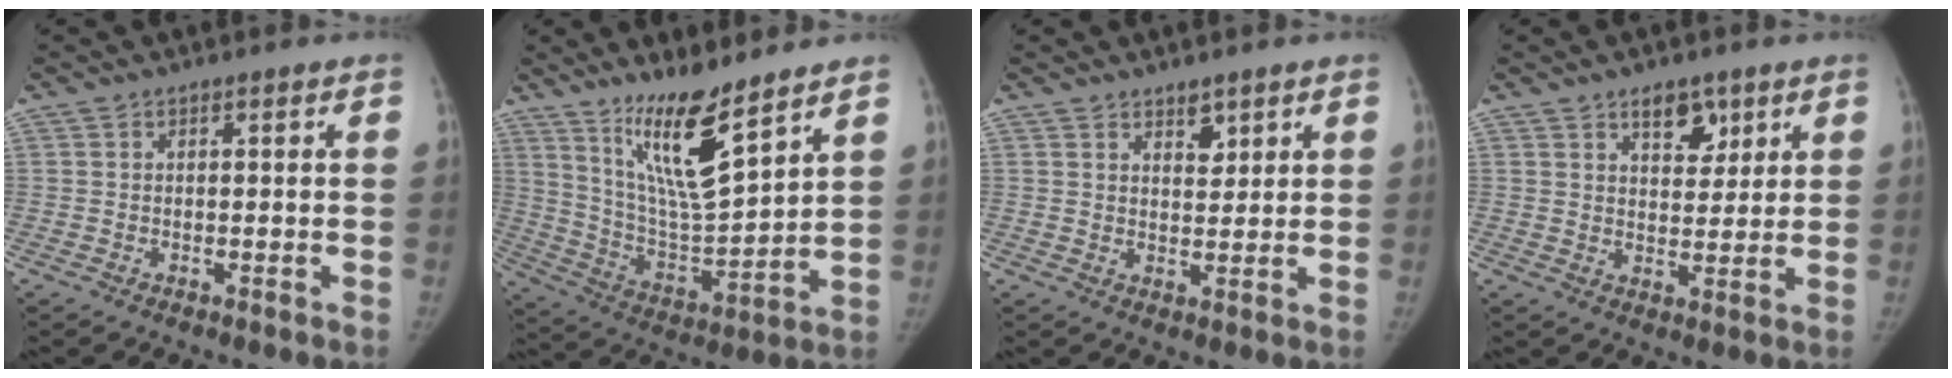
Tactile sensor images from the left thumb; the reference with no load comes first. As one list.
[{"total": 14.8, "force": [10.2, 2.7, 10.4], "torque": [-0.172, -0.078, 0.201]}, {"total": 3.2, "force": [2.2, 1.7, 1.6], "torque": [-0.009, -0.016, 0.038]}, {"total": 6.0, "force": [3.6, 3.4, 3.4], "torque": [-0.021, -0.022, 0.055]}]